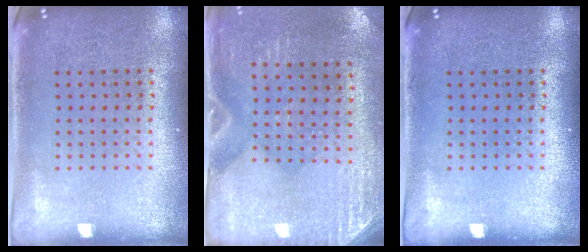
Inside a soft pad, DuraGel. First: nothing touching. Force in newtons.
{"total": 2.8, "press": 2.5, "slide": 1.3}
{"total": 0.0}